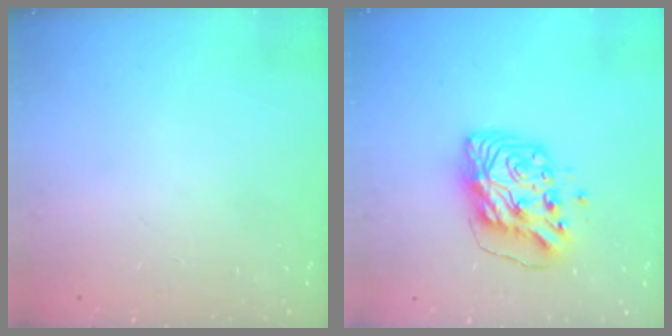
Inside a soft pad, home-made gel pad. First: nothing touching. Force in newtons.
{"total": 10.0, "press": 9.9, "slide": 1.4}